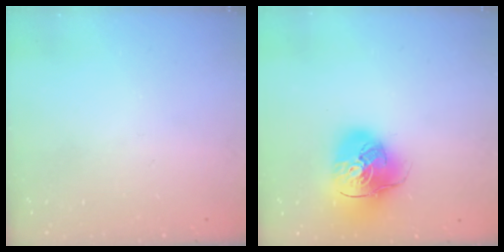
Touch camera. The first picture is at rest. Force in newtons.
{"total": 16.2, "press": 16.0, "slide": 2.4}